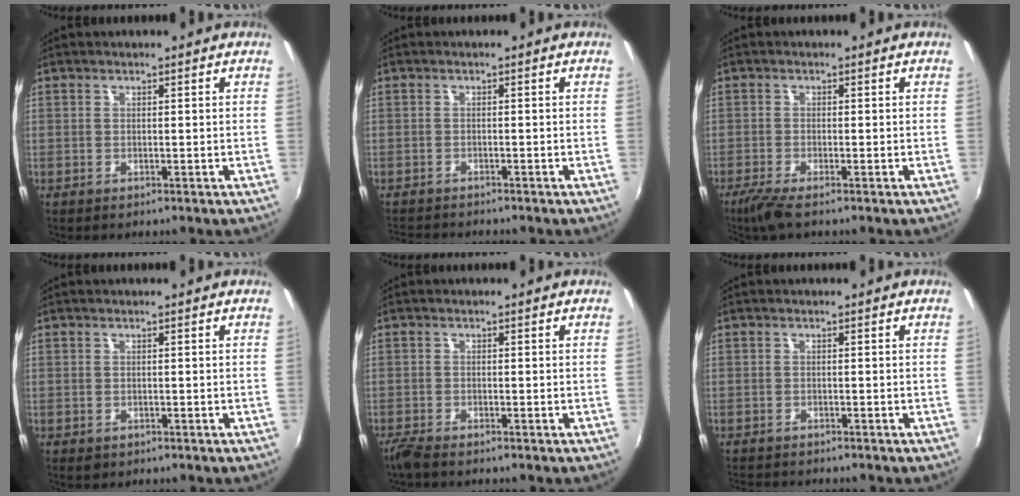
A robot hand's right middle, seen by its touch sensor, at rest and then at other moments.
{"total": 4.2, "force": [-4.0, 0.3, 1.1], "torque": [-0.033, -0.017, -0.070]}
{"total": 3.8, "force": [-2.8, 0.1, 2.6], "torque": [-0.065, -0.014, -0.057]}
{"total": 1.0, "force": [-0.5, 0.8, 0.3], "torque": [-0.006, -0.005, -0.007]}
{"total": 2.6, "force": [-2.2, 0.3, 1.3], "torque": [-0.035, -0.010, -0.046]}
{"total": 2.6, "force": [-2.5, 0.2, 0.7], "torque": [-0.021, -0.015, -0.042]}